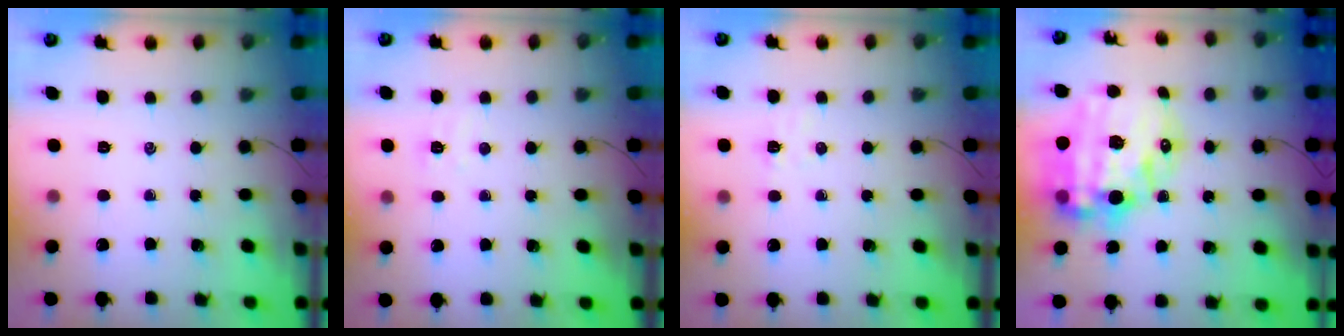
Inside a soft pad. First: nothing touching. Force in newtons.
{"total": 3.4, "press": 3.3, "slide": 1.1}
{"total": 4.4, "press": 4.2, "slide": 1.0}
{"total": 25.0, "press": 24.4, "slide": 5.6}